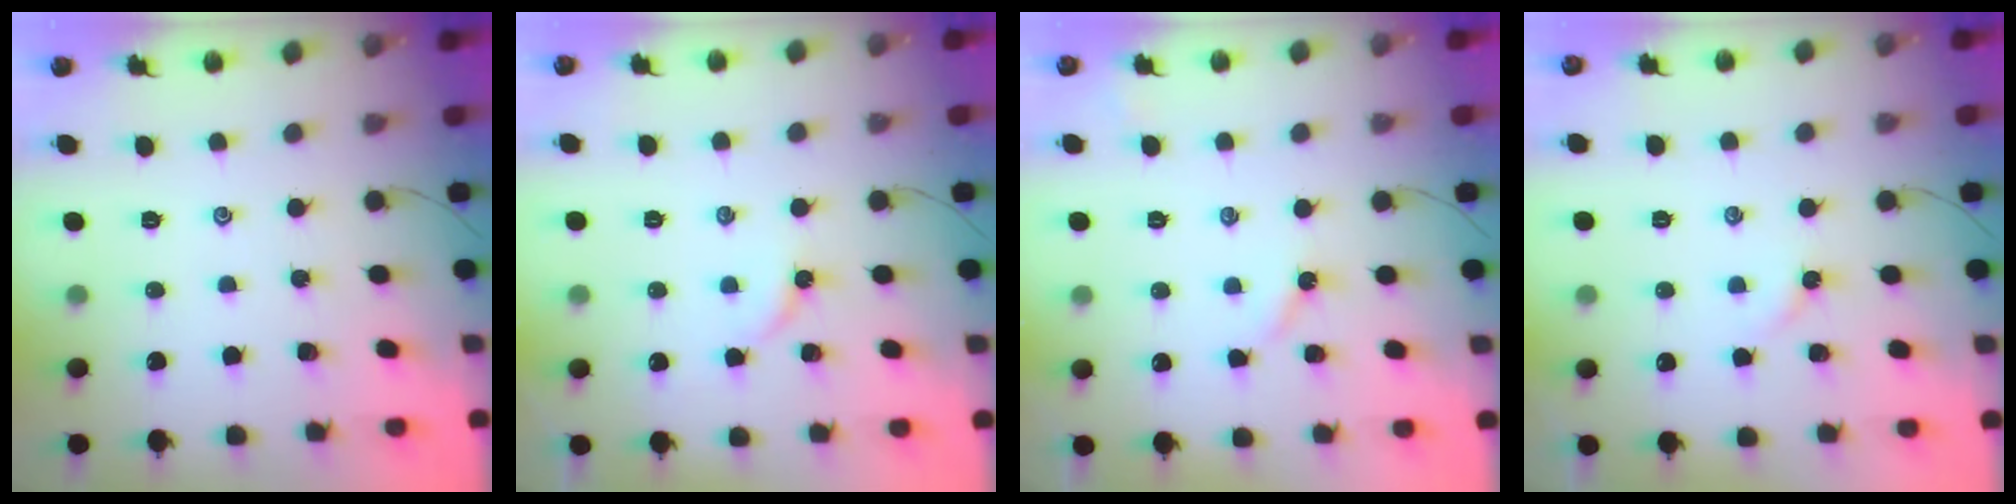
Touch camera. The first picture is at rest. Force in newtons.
{"total": 3.4, "press": 3.4, "slide": 0.3}
{"total": 3.0, "press": 3.0, "slide": 0.3}
{"total": 2.3, "press": 2.3, "slide": 0.5}